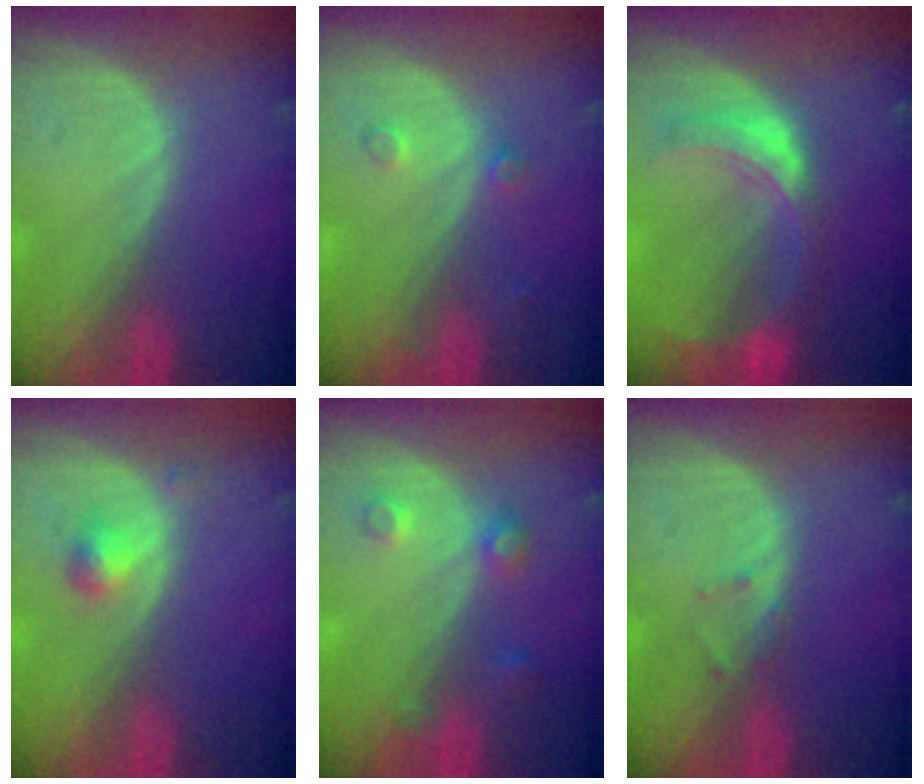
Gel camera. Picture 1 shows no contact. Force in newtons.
{"total": 2.1, "press": 1.8, "slide": 1.1}
{"total": 8.1, "press": 7.2, "slide": 3.7}
{"total": 2.2, "press": 2.2, "slide": 0.2}
{"total": 3.5, "press": 3.2, "slide": 1.4}
{"total": 1.1, "press": 1.0, "slide": 0.2}